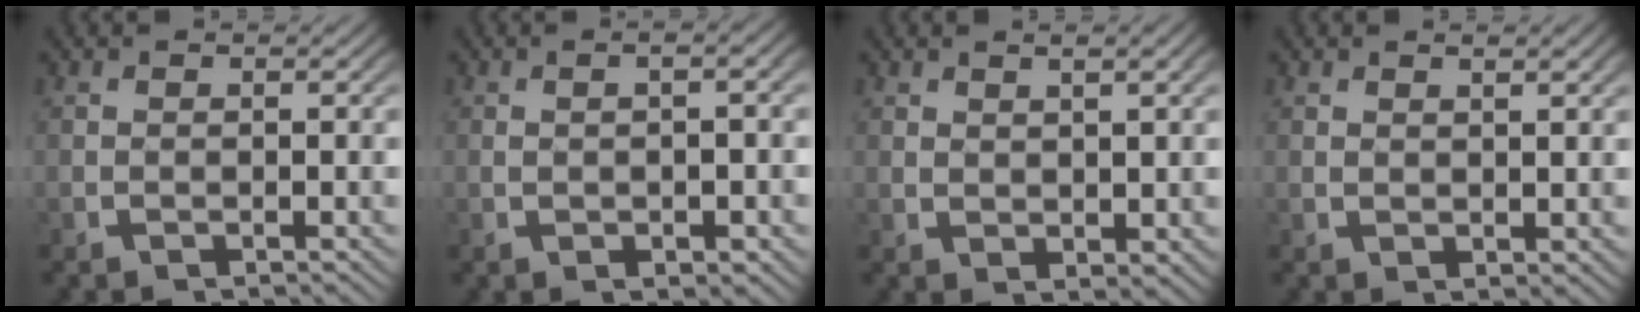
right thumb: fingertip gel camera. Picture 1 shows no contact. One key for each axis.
{"total": 3.1, "fx": 0.0, "fy": 0.9, "fz": 2.9, "tx": -0.042, "ty": 0.005, "tz": 0.005}
{"total": 1.9, "fx": 1.4, "fy": 0.5, "fz": 1.3, "tx": -0.017, "ty": -0.001, "tz": 0.034}
{"total": 1.3, "fx": 1.1, "fy": 0.0, "fz": 0.6, "tx": -0.007, "ty": -0.003, "tz": 0.028}